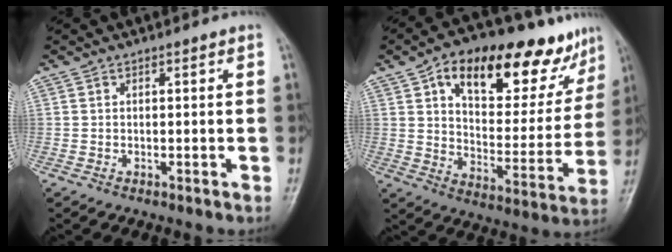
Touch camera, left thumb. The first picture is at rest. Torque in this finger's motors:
{"motor_torque": [0.18, 0.67, 1.15, -1.62, 0.22]}